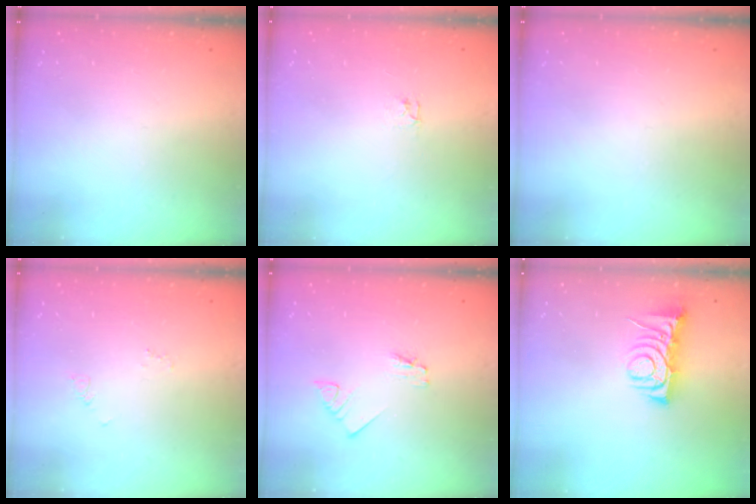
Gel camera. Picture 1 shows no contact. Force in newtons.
{"total": 2.1, "press": 2.1, "slide": 0.3}
{"total": 0.0}
{"total": 1.7, "press": 1.6, "slide": 0.3}
{"total": 2.4, "press": 2.4, "slide": 0.1}
{"total": 6.7, "press": 6.7, "slide": 1.0}